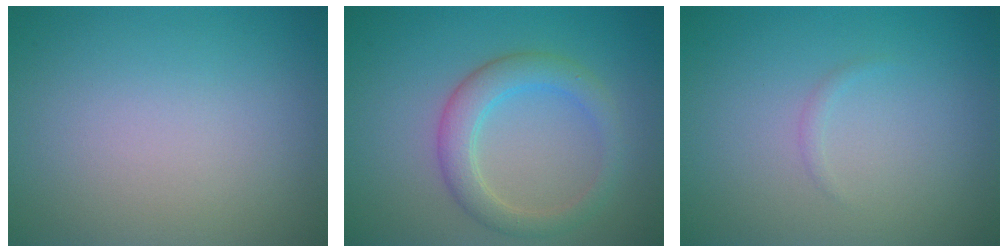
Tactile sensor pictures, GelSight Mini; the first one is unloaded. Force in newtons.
{"total": 3.5, "press": 3.5, "slide": 0.3}
{"total": 0.5, "press": 0.5, "slide": 0.0}